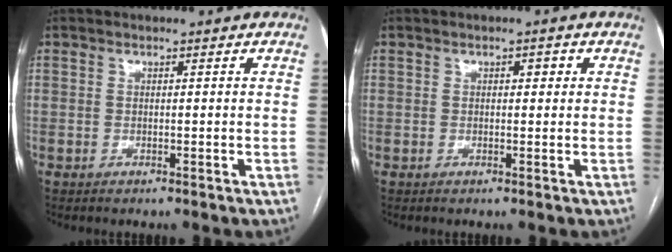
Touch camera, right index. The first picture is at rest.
{"total": 1.3, "force": [0.4, 0.7, 1.0], "torque": [-0.013, 0.005, 0.003]}